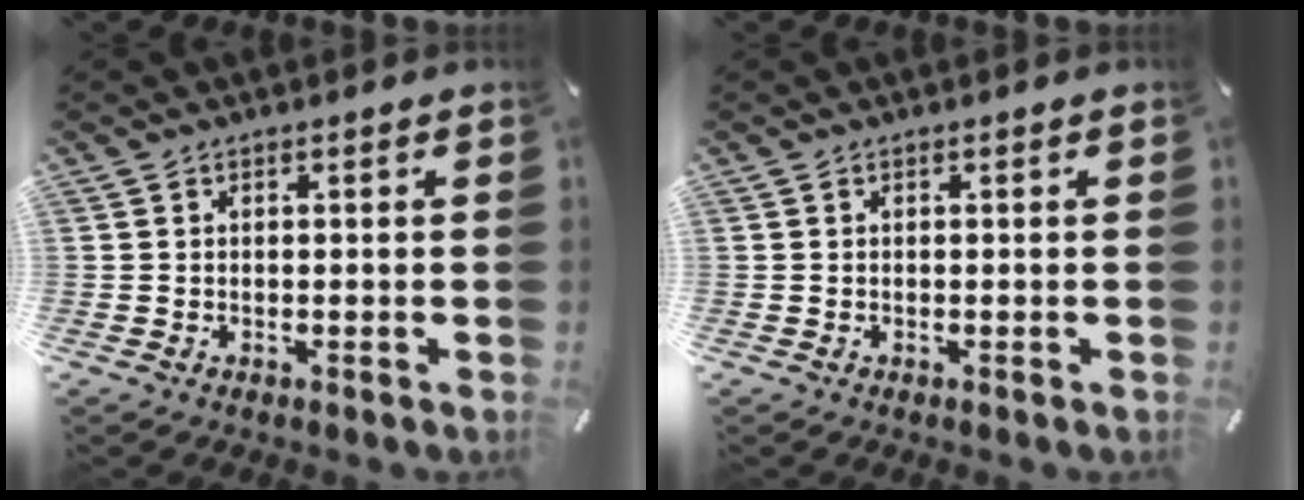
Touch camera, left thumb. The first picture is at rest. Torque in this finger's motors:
{"motor_torque": [-0.25, -0.23, -0.15, 0.08, 0.01]}